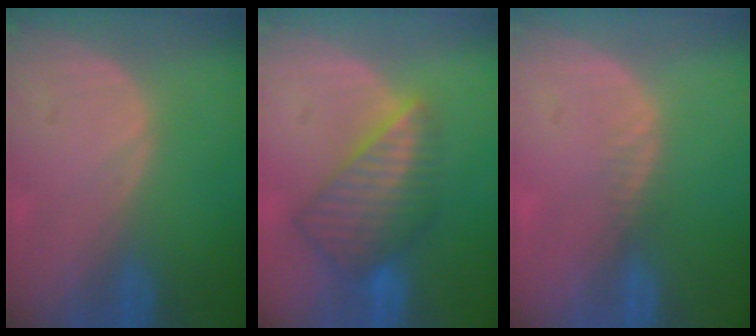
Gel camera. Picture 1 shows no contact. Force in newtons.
{"total": 8.5, "press": 7.4, "slide": 4.2}
{"total": 1.2, "press": 0.9, "slide": 0.8}